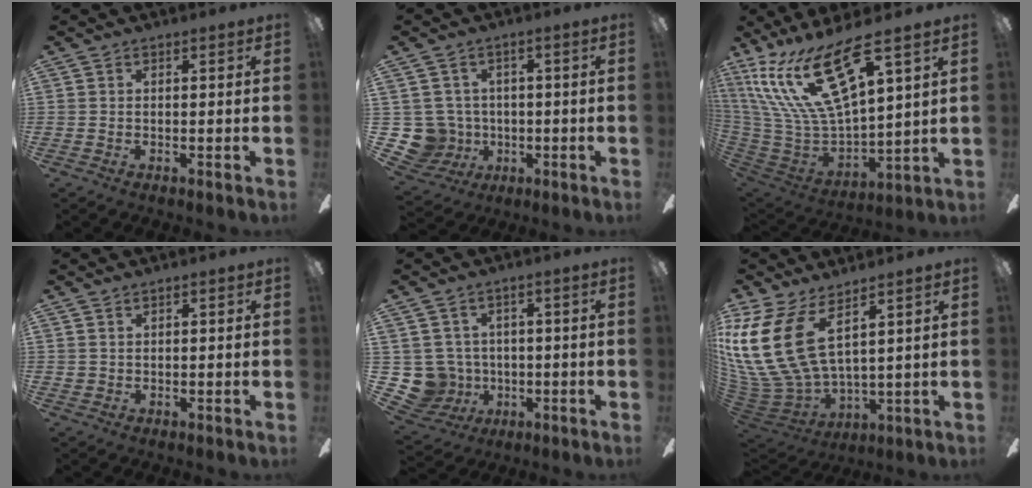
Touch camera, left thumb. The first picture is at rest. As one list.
[{"total": 7.9, "force": [-0.2, 7.8, 1.4], "torque": [-0.074, -0.001, 0.003]}, {"total": 23.3, "force": [13.6, 7.8, 17.3], "torque": [-0.376, -0.084, 0.237]}, {"total": 1.0, "force": [0.7, 0.7, 0.0], "torque": [-0.001, 0.002, 0.013]}, {"total": 8.0, "force": [0.0, 7.9, 1.3], "torque": [-0.074, -0.004, 0.008]}, {"total": 20.2, "force": [8.6, 10.3, 15.1], "torque": [-0.356, -0.058, 0.157]}]